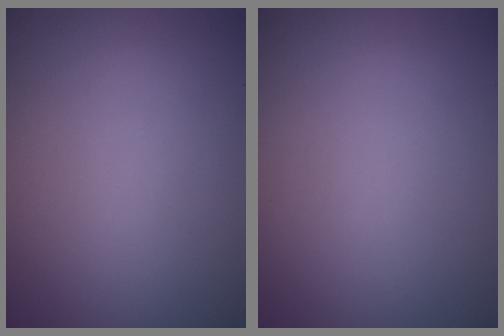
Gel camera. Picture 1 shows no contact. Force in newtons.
{"total": 0.0}